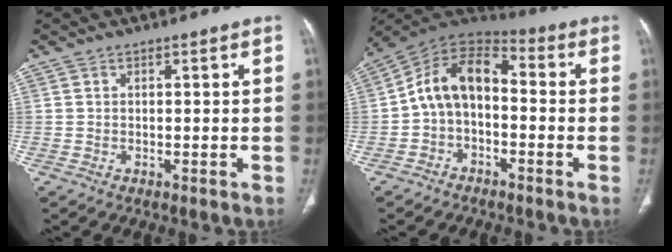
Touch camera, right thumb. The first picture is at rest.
{"total": 11.4, "force": [-1.3, 7.6, 8.4], "torque": [-0.132, 0.052, -0.038]}